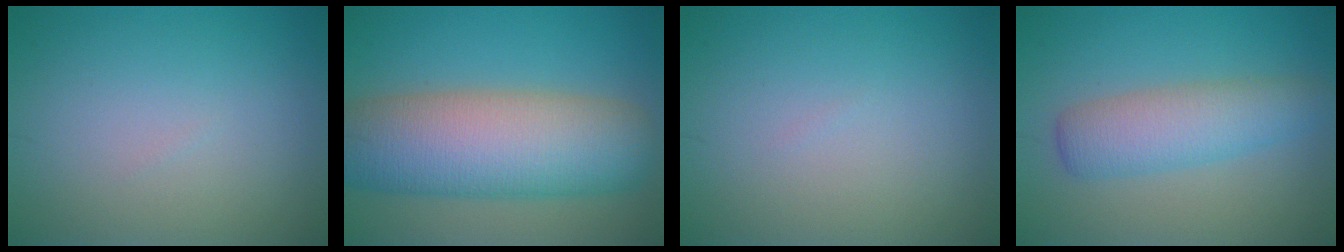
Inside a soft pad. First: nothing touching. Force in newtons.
{"total": 11.7, "press": 11.7, "slide": 0.5}
{"total": 0.0}
{"total": 4.5, "press": 4.5, "slide": 0.1}